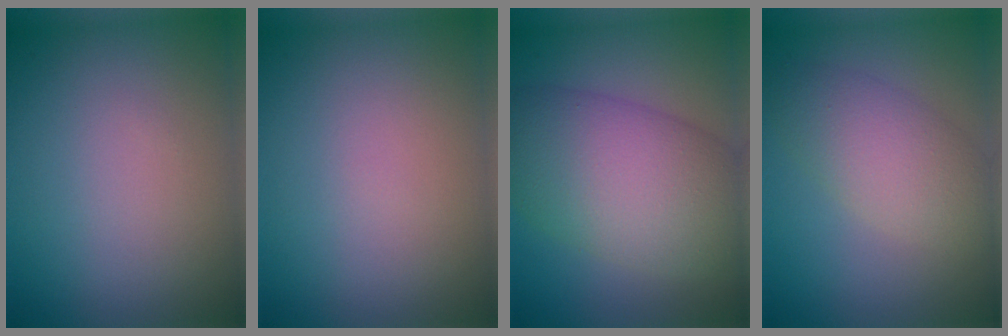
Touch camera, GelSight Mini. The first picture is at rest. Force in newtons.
{"total": 0.0}
{"total": 10.3, "press": 10.3, "slide": 0.3}
{"total": 4.6, "press": 4.6, "slide": 0.3}